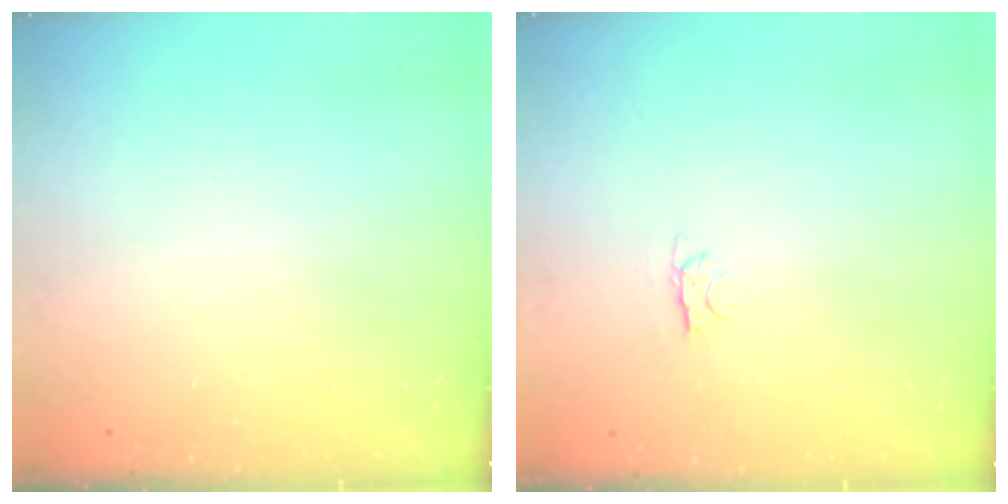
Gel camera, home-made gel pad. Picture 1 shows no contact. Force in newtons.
{"total": 2.8, "press": 2.7, "slide": 0.4}